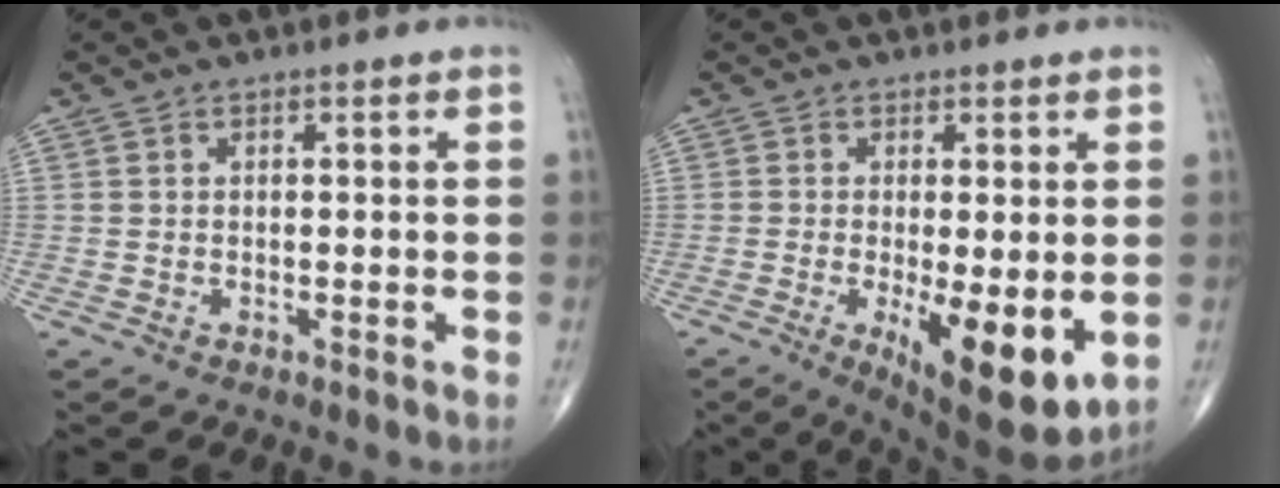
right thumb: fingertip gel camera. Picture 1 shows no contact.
{"total": 12.4, "force": [-2.8, 4.0, 11.4], "torque": [-0.169, -0.027, -0.032]}